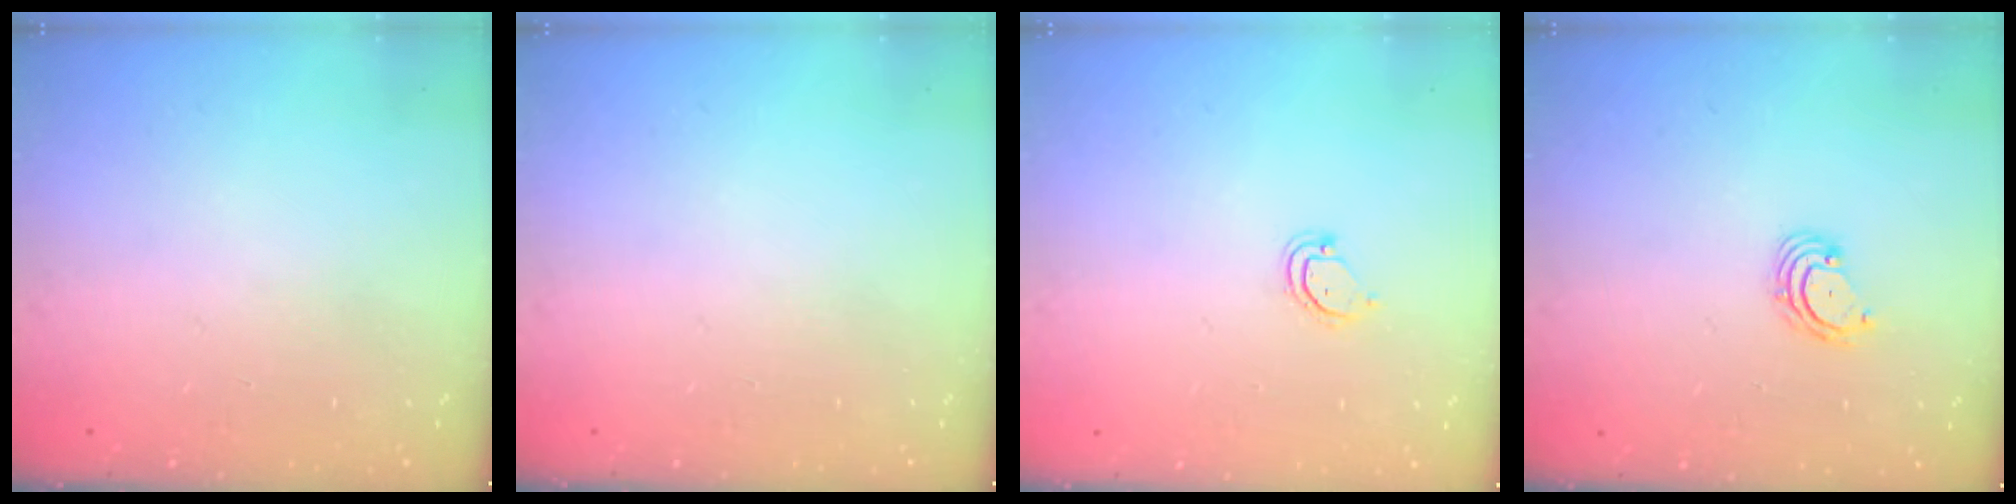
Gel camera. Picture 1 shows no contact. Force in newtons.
{"total": 0.0}
{"total": 3.1, "press": 3.1, "slide": 0.4}
{"total": 3.3, "press": 3.3, "slide": 0.4}